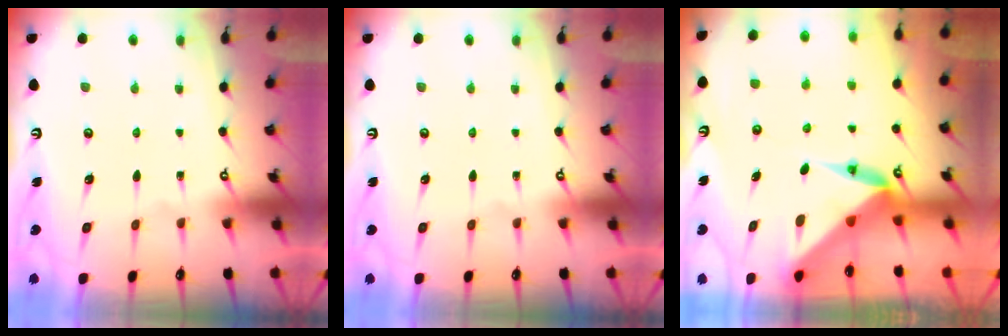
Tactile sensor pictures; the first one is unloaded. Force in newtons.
{"total": 0.0}
{"total": 4.7, "press": 4.7, "slide": 0.2}